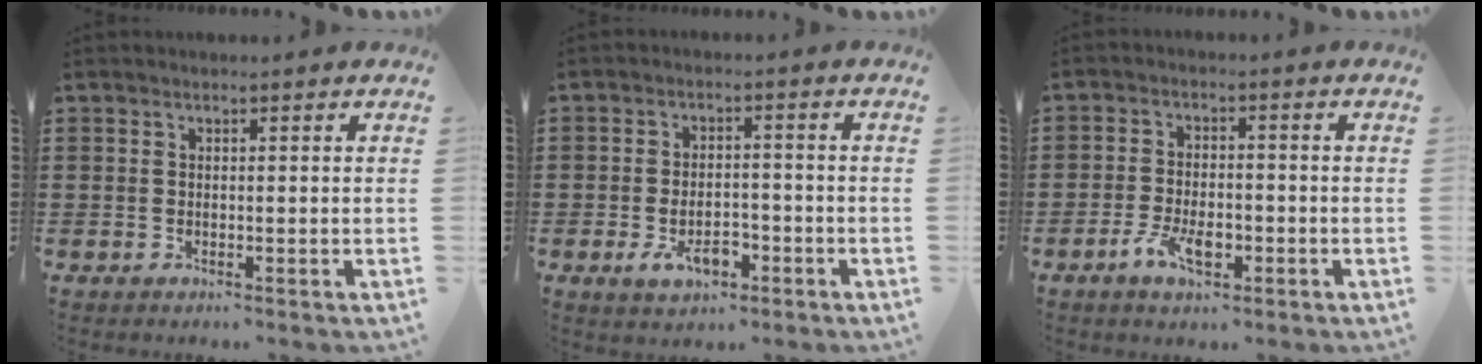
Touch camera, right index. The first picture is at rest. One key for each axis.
{"total": 4.9, "fx": -2.2, "fy": 2.5, "fz": 3.6, "tx": -0.064, "ty": 0.000, "tz": -0.044}
{"total": 5.2, "fx": -2.4, "fy": 2.4, "fz": 3.9, "tx": -0.083, "ty": 0.001, "tz": -0.047}